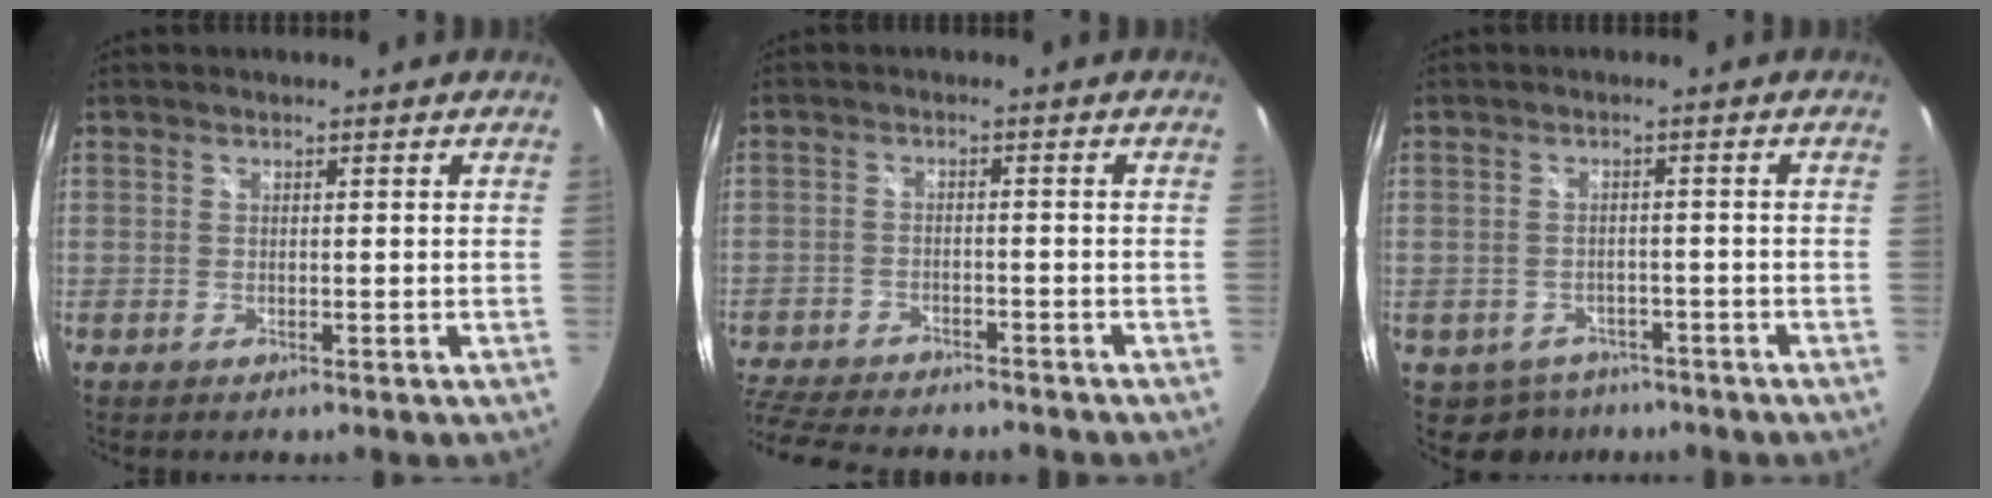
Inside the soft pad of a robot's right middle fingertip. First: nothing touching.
{"total": 13.9, "force": [-12.0, 4.2, 5.6], "torque": [-0.146, -0.017, -0.195]}
{"total": 5.4, "force": [-3.8, 3.7, 0.9], "torque": [-0.026, 0.005, -0.050]}